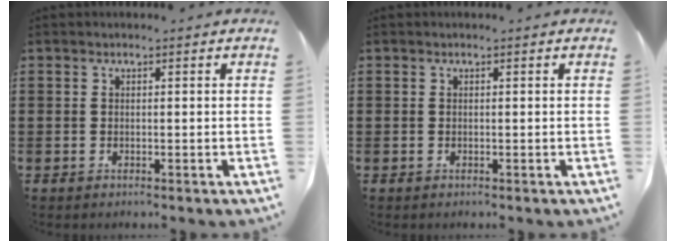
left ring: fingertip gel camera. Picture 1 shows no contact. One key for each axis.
{"total": 0.0}